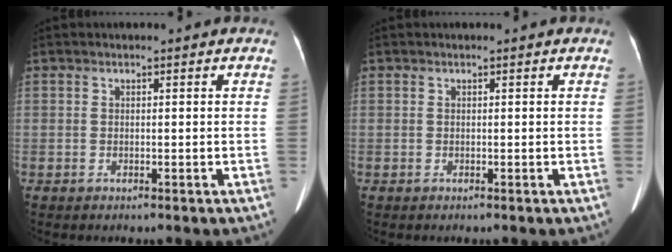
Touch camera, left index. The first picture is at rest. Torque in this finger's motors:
{"motor_torque": [0.06, 0.01, 0.02, 0.02]}